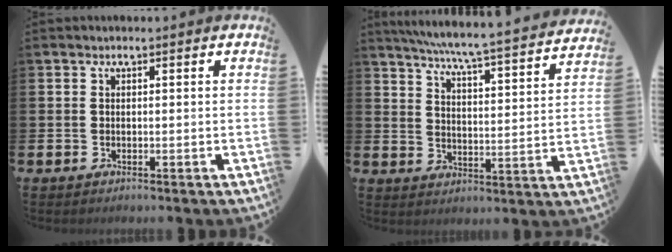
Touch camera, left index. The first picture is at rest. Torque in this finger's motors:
{"motor_torque": [0.60, -1.03, 0.44, 0.15]}